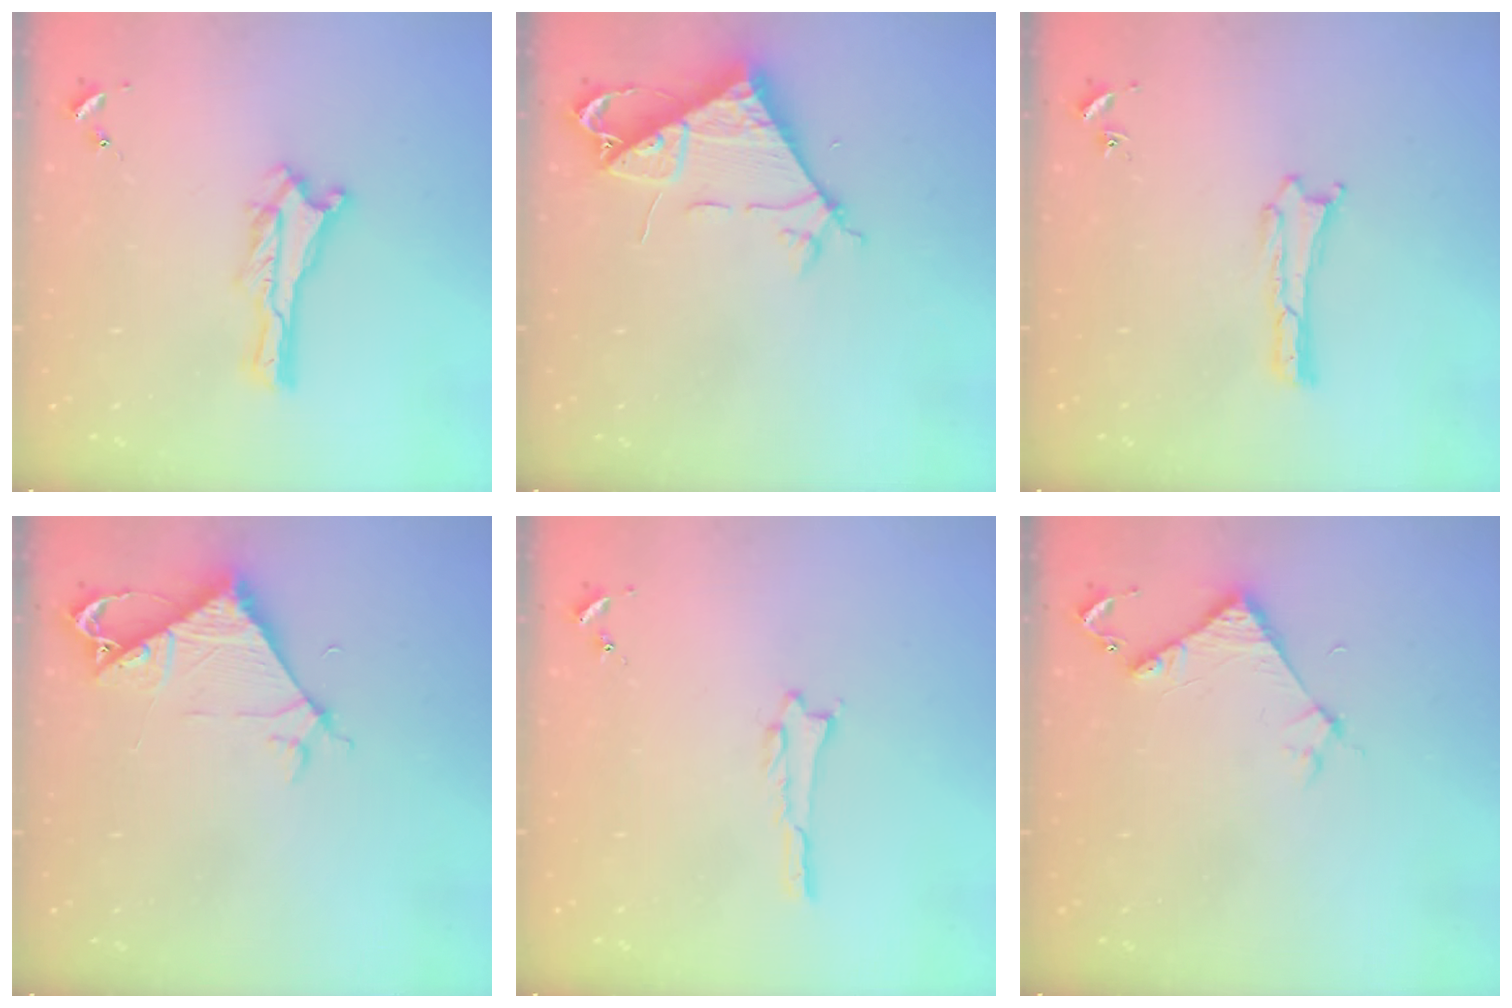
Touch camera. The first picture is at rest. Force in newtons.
{"total": 7.3, "press": 7.3, "slide": 0.8}
{"total": 0.0}
{"total": 6.1, "press": 6.0, "slide": 0.5}
{"total": 0.0}
{"total": 3.9, "press": 3.9, "slide": 0.3}